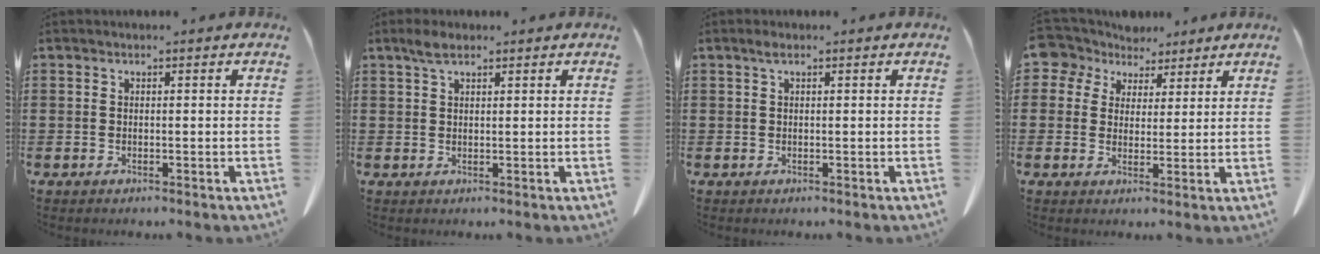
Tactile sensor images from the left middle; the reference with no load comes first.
{"total": 2.6, "force": [1.6, 0.9, 1.8], "torque": [-0.040, 0.005, 0.028]}
{"total": 0.9, "force": [0.4, 0.2, 0.7], "torque": [-0.015, 0.004, 0.007]}
{"total": 5.6, "force": [3.9, 4.0, 0.6], "torque": [-0.035, -0.010, 0.070]}